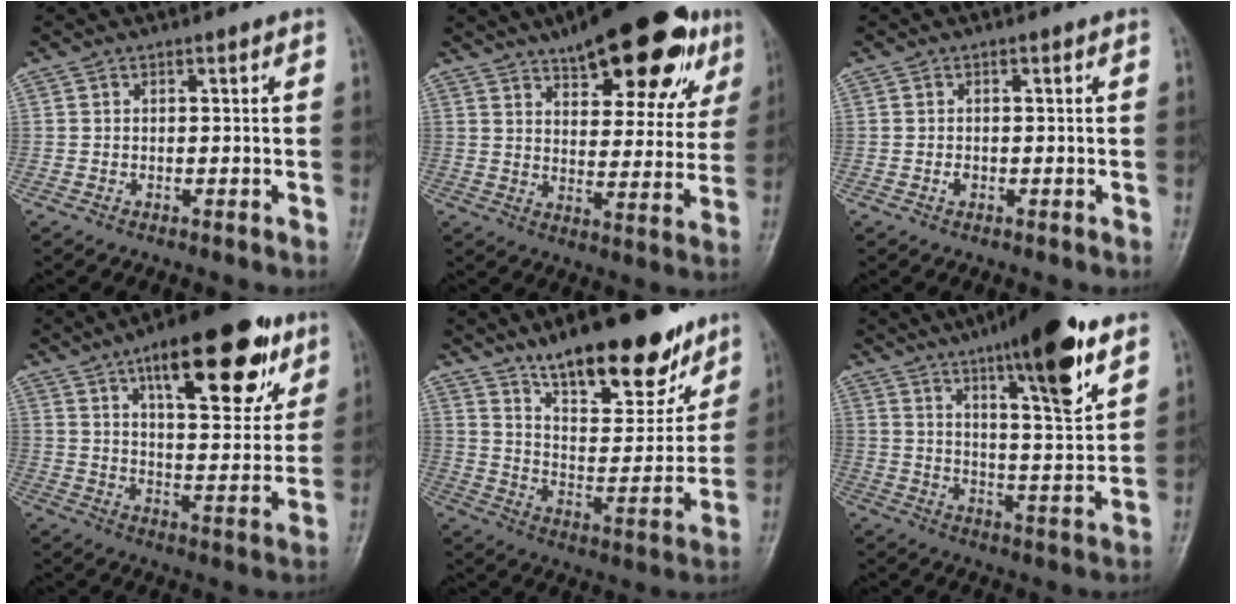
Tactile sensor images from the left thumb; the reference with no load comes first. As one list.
[{"total": 23.0, "force": [13.2, 9.1, 16.6], "torque": [-0.195, -0.018, 0.186]}, {"total": 0.9, "force": [-0.2, 0.7, 0.6], "torque": [-0.007, 0.000, -0.006]}, {"total": 23.0, "force": [12.1, 8.9, 17.4], "torque": [-0.214, -0.032, 0.181]}, {"total": 21.4, "force": [15.0, 7.6, 13.2], "torque": [-0.150, -0.079, 0.239]}, {"total": 18.5, "force": [11.1, 3.8, 14.2], "torque": [-0.193, -0.056, 0.173]}]